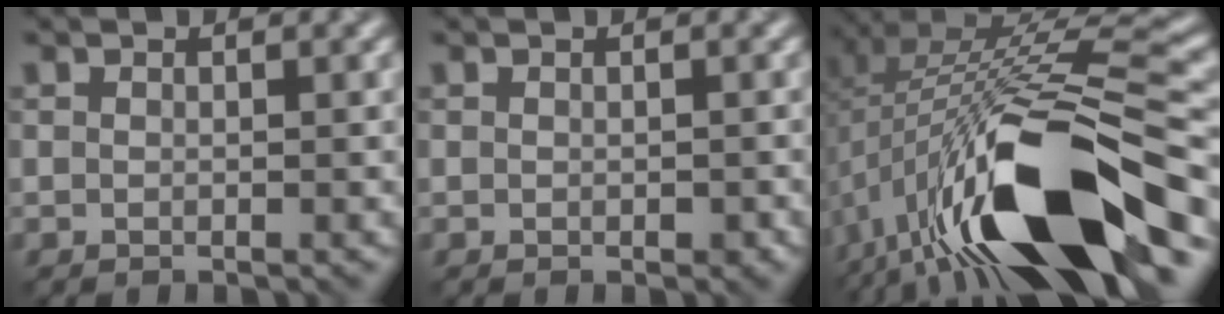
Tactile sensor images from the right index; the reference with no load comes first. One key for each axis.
{"total": 0.6, "fx": -0.4, "fy": 0.4, "fz": 0.3, "tx": -0.005, "ty": -0.002, "tz": -0.001}
{"total": 16.7, "fx": -5.8, "fy": 6.2, "fz": 14.4, "tx": -0.241, "ty": 0.009, "tz": -0.094}